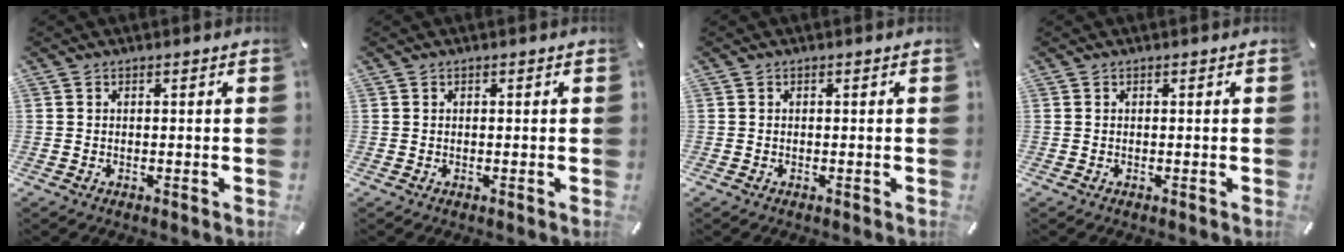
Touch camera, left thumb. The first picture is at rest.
{"total": 0.0}
{"total": 0.0}
{"total": 0.0}